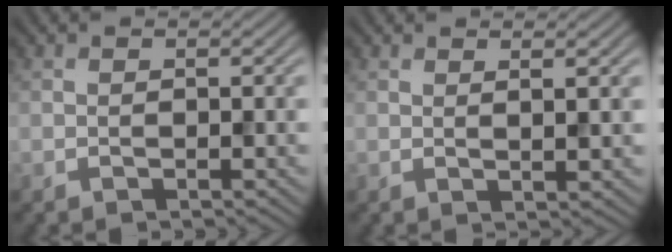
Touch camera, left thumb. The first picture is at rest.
{"total": 1.8, "force": [0.9, 0.3, 1.5], "torque": [-0.025, 0.003, 0.013]}